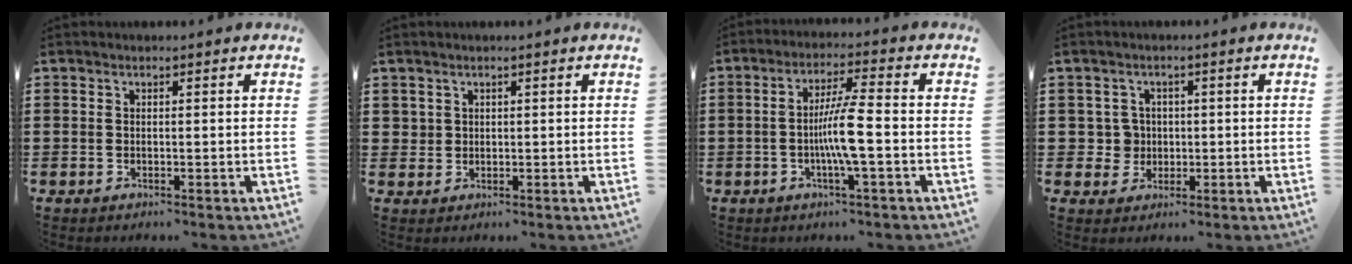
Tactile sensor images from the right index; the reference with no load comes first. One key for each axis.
{"total": 1.2, "fx": 0.8, "fy": 0.9, "fz": 0.1, "tx": -0.007, "ty": 0.000, "tz": 0.018}
{"total": 6.8, "fx": -1.5, "fy": 0.1, "fz": 6.6, "tx": -0.130, "ty": -0.009, "tz": -0.036}
{"total": 3.5, "fx": -0.1, "fy": 3.3, "fz": 0.9, "tx": -0.035, "ty": 0.008, "tz": -0.004}